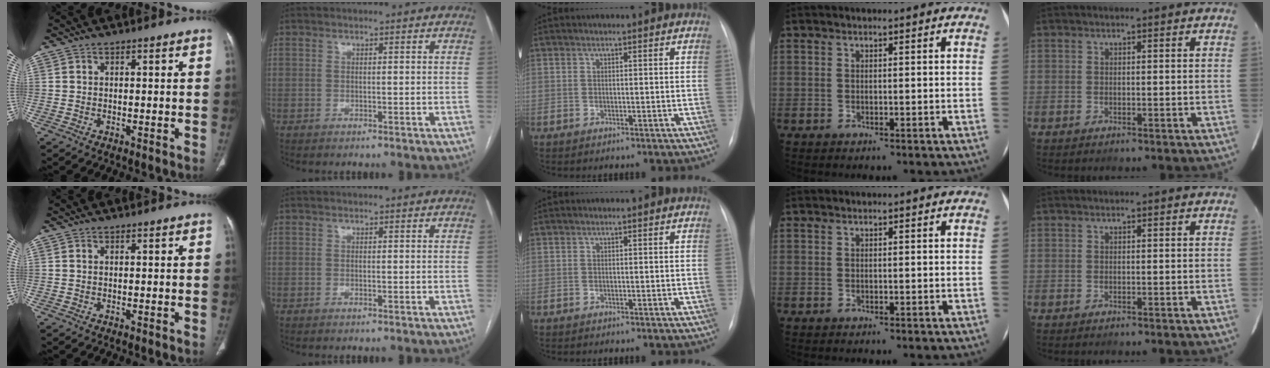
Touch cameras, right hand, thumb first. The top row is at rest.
{}